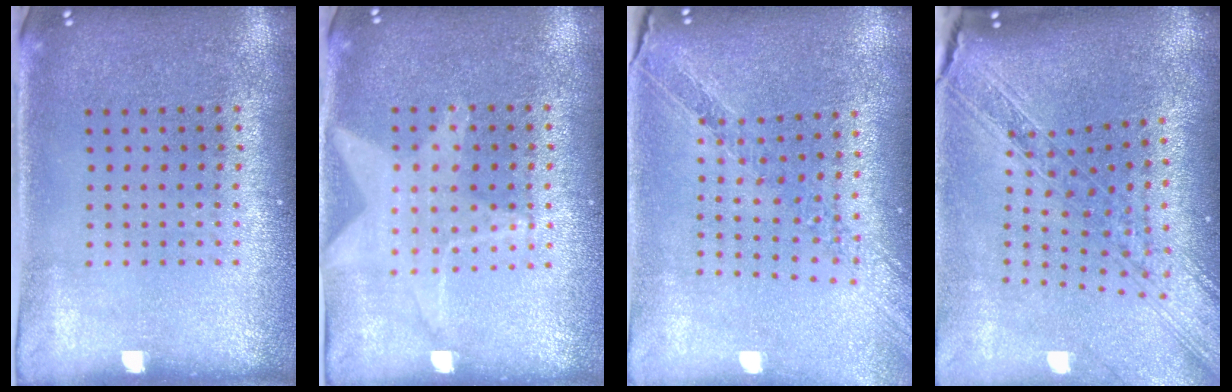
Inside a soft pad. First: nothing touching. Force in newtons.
{"total": 0.9, "press": 0.9, "slide": 0.0}
{"total": 1.1, "press": 1.1, "slide": 0.0}
{"total": 2.3, "press": 1.9, "slide": 1.3}